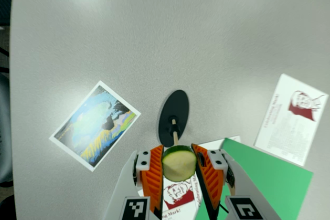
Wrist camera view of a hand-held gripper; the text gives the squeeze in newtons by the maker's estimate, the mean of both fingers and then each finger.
{"total": 13.8, "left": 14.1, "right": 13.6}